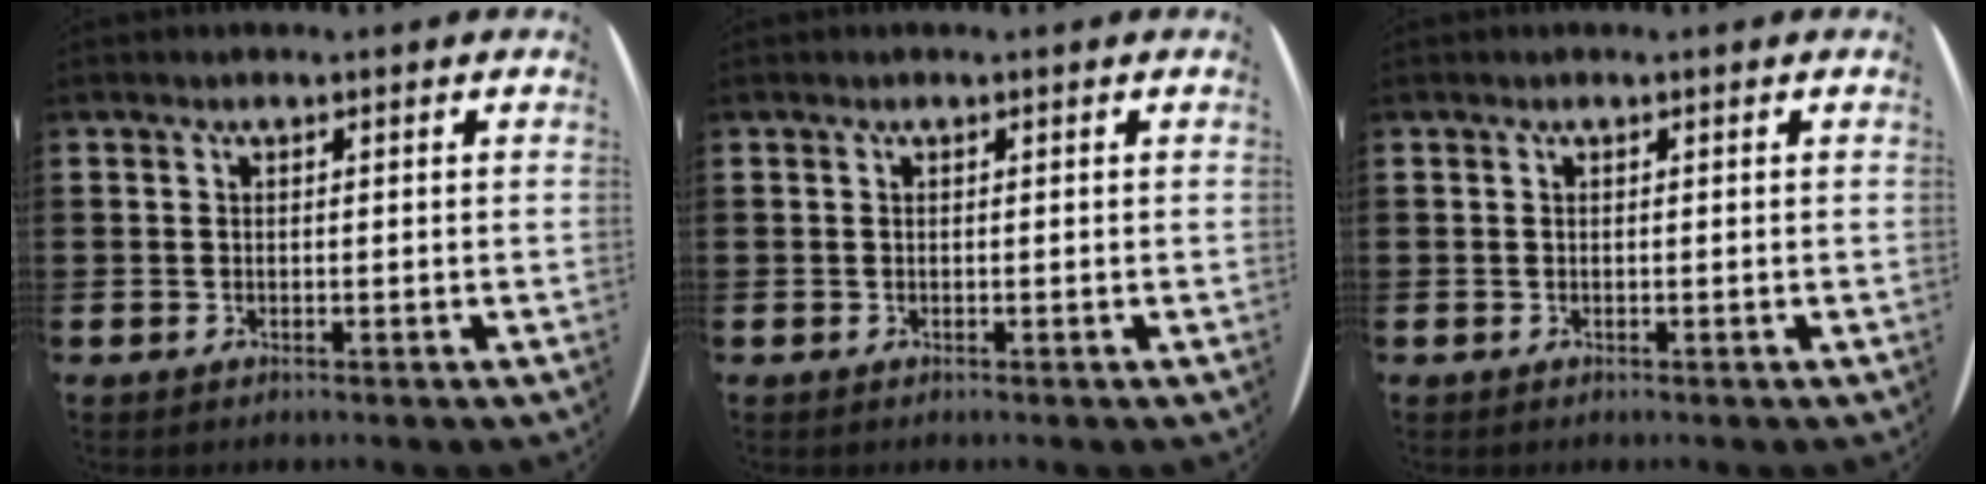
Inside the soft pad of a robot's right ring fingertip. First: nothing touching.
{"total": 0.0}
{"total": 0.0}